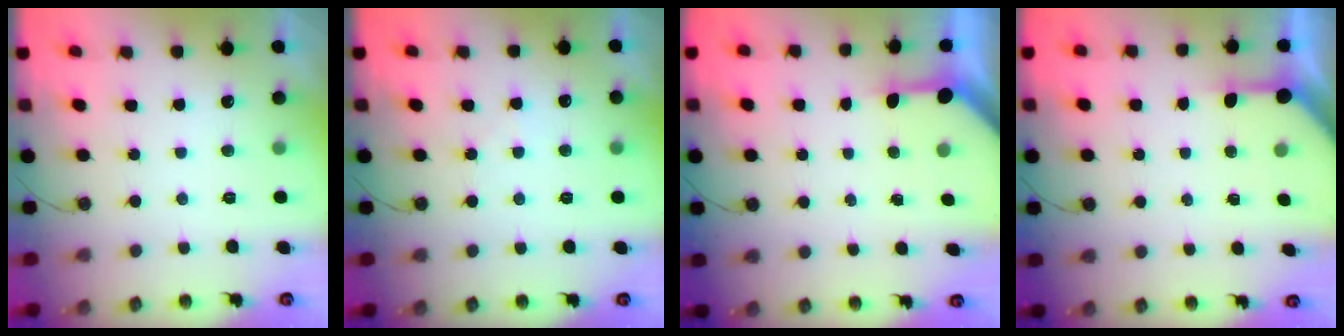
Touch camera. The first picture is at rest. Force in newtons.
{"total": 3.1, "press": 3.1, "slide": 0.6}
{"total": 3.2, "press": 3.2, "slide": 0.4}
{"total": 5.1, "press": 5.1, "slide": 0.4}